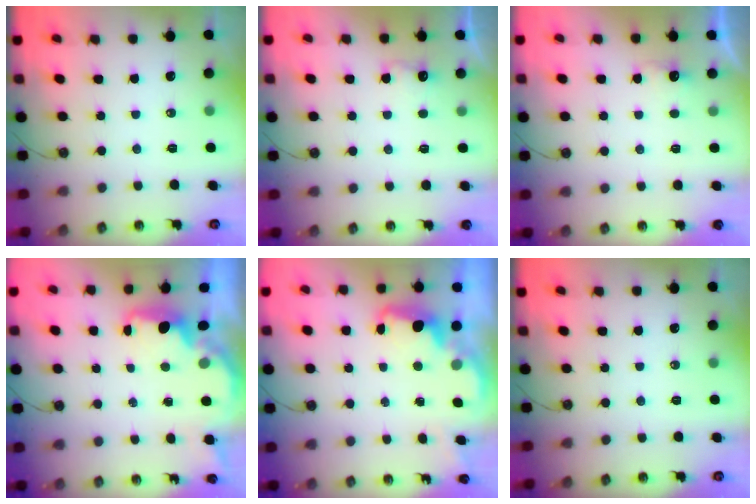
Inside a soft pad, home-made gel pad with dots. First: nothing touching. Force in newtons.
{"total": 5.2, "press": 5.1, "slide": 1.0}
{"total": 2.2, "press": 2.0, "slide": 0.9}
{"total": 2.1, "press": 2.0, "slide": 0.8}
{"total": 2.6, "press": 2.6, "slide": 0.5}
{"total": 0.0}